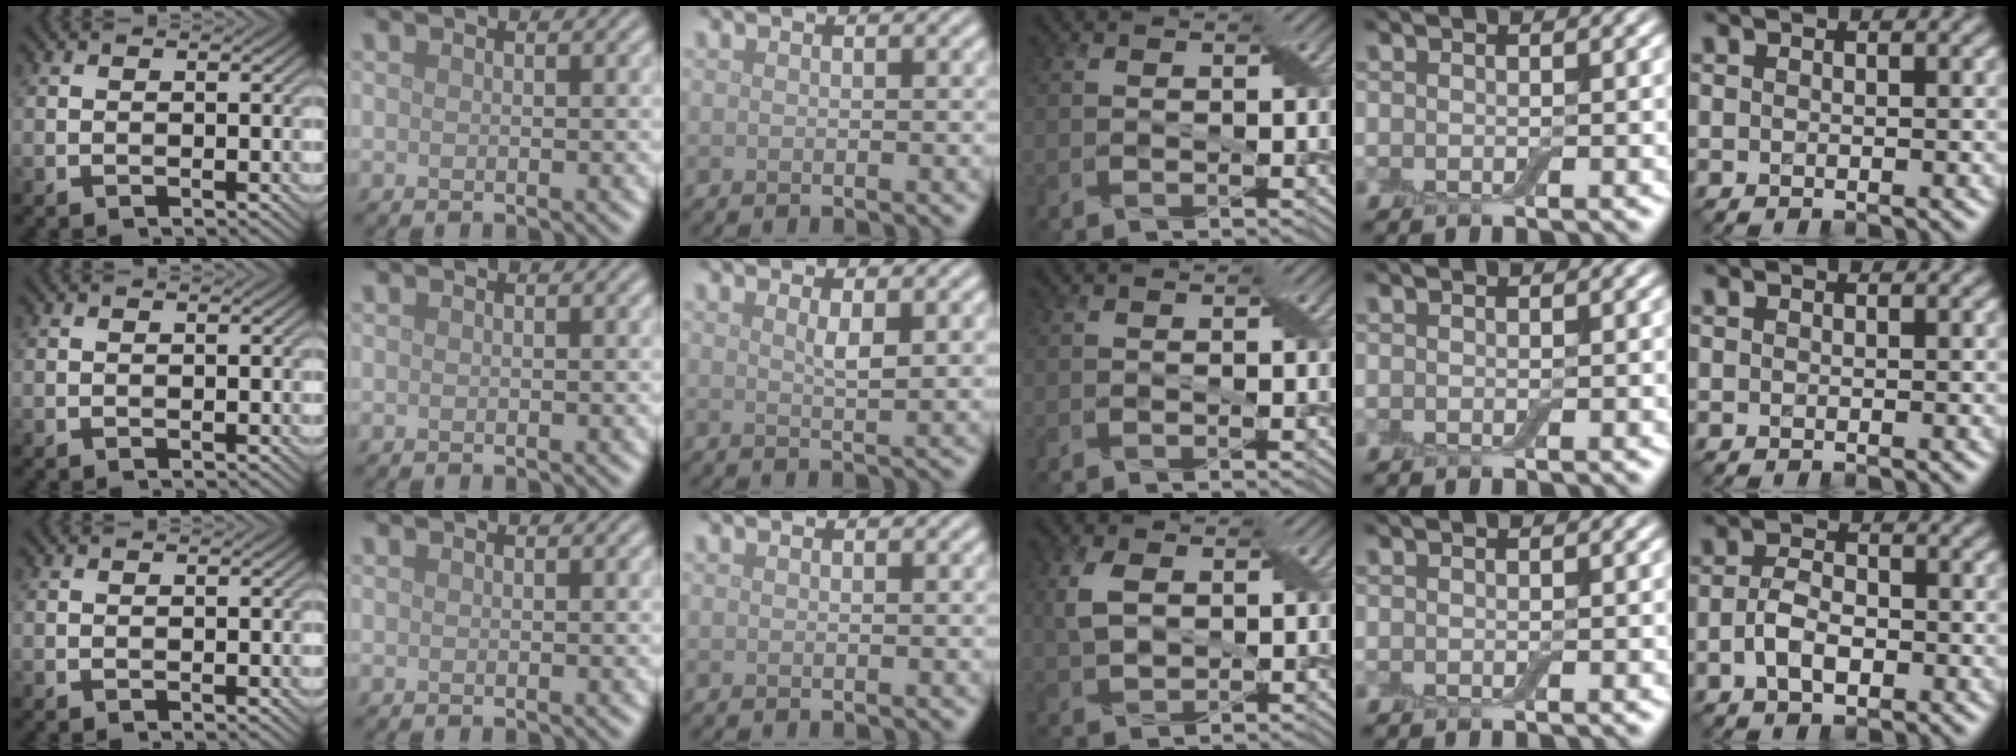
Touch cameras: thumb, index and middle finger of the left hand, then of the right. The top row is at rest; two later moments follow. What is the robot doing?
{"motion": "peel", "object": "adhesive wrap"}